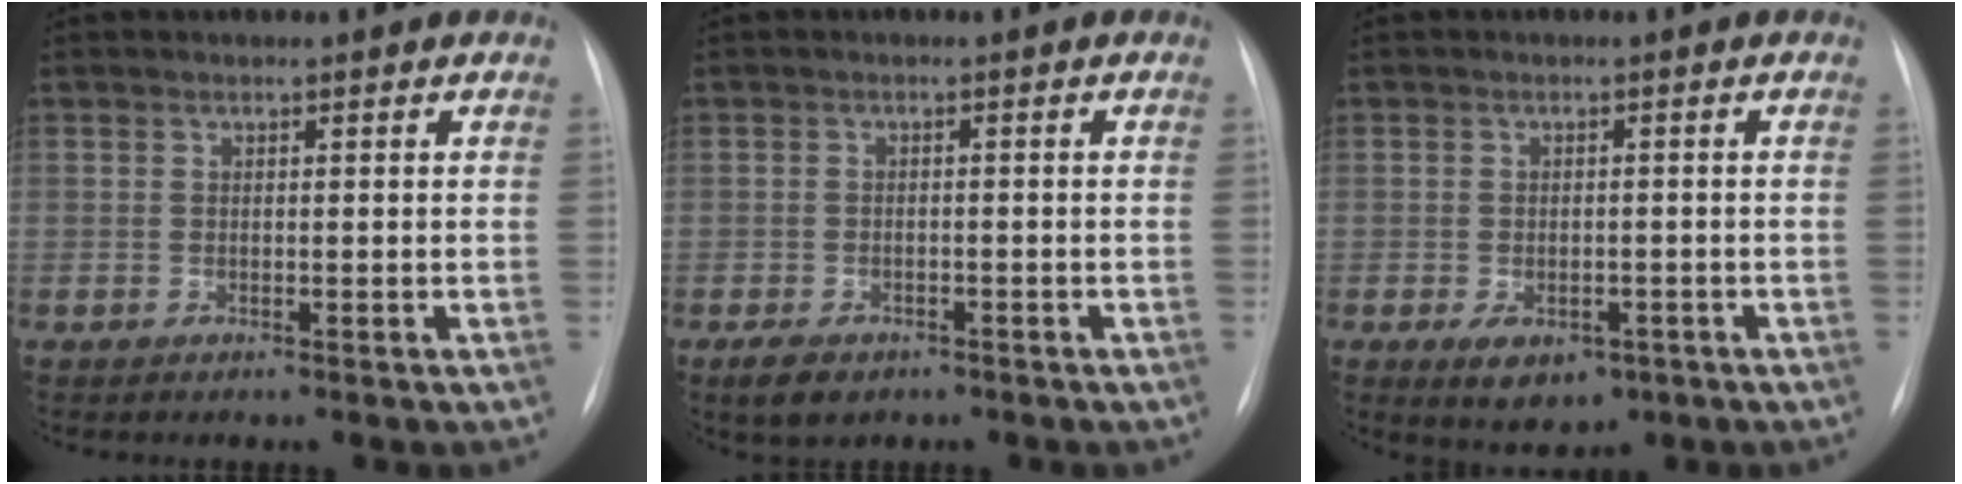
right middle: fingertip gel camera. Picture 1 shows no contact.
{"total": 4.0, "force": [-2.6, 2.3, 1.9], "torque": [-0.034, -0.002, -0.036]}
{"total": 5.8, "force": [-2.9, 3.6, 3.6], "torque": [-0.050, -0.004, -0.029]}